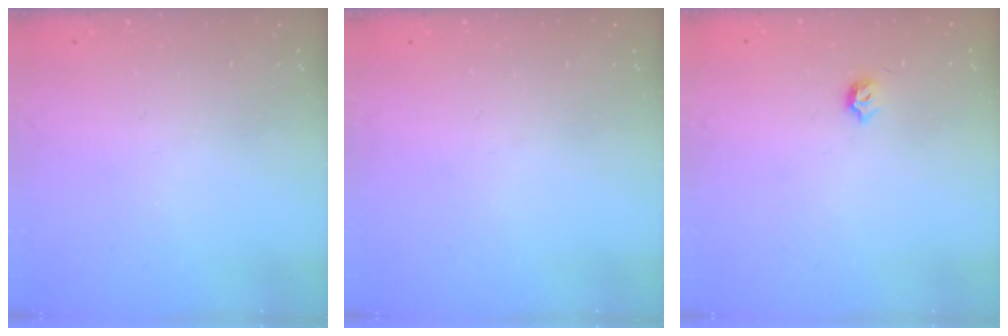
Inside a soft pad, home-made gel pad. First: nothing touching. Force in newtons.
{"total": 0.0}
{"total": 3.5, "press": 3.5, "slide": 0.6}